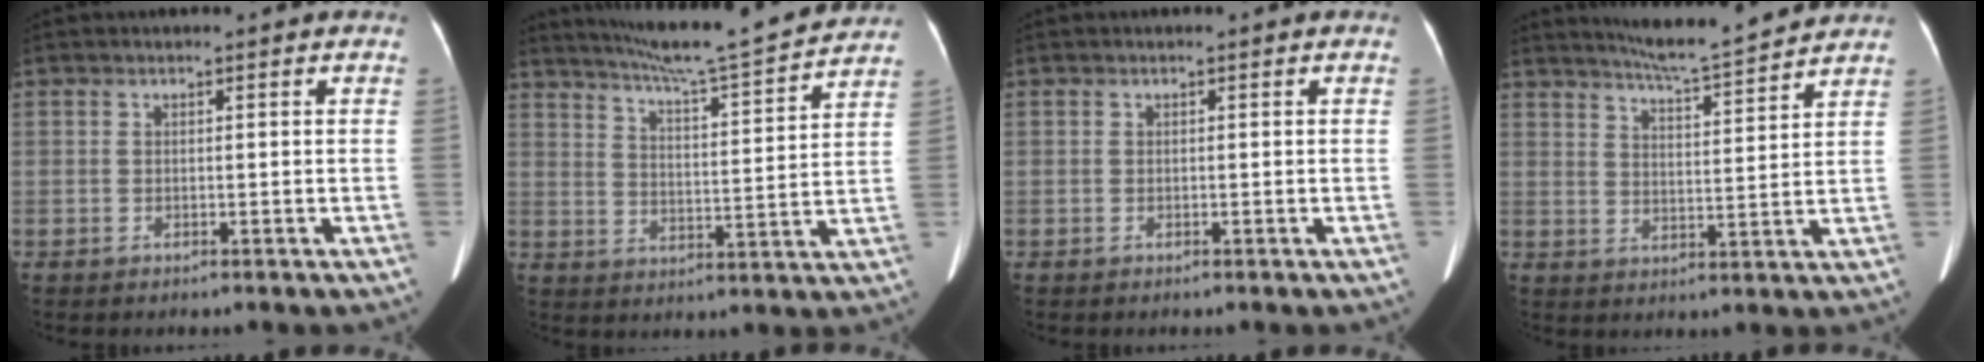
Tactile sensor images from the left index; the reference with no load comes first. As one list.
[{"total": 16.7, "force": [15.3, -0.5, 6.7], "torque": [-0.116, -0.009, 0.217]}, {"total": 0.0}, {"total": 10.2, "force": [9.6, -0.5, 3.4], "torque": [-0.064, 0.002, 0.145]}]